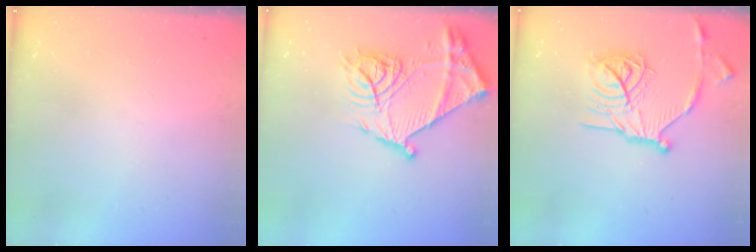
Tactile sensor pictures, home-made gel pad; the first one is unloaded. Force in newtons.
{"total": 20.4, "press": 20.3, "slide": 2.0}
{"total": 19.6, "press": 19.5, "slide": 1.7}